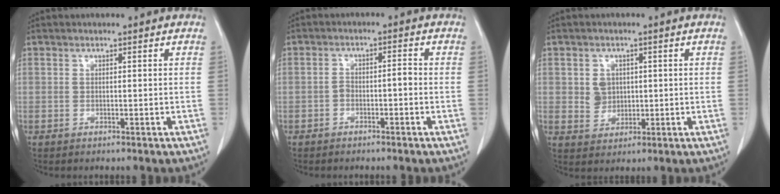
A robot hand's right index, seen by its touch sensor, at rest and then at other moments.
{"total": 2.5, "force": [-1.1, 1.0, 2.1], "torque": [-0.036, 0.014, -0.015]}
{"total": 3.6, "force": [0.6, 3.2, 1.5], "torque": [-0.026, 0.006, 0.018]}